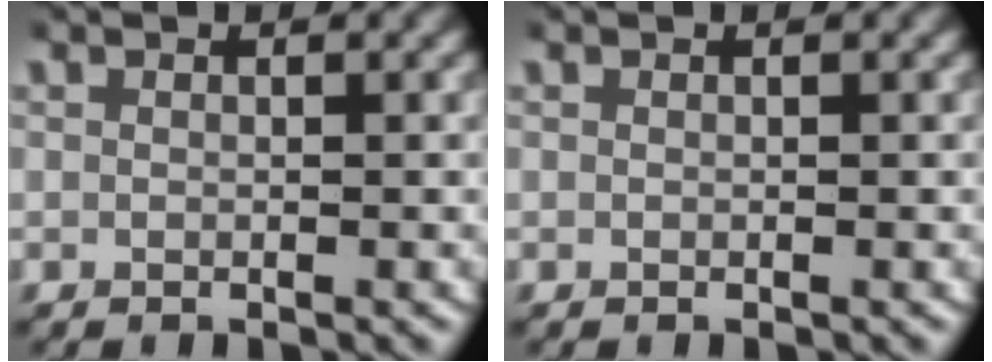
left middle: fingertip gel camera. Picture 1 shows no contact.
{"total": 0.0}